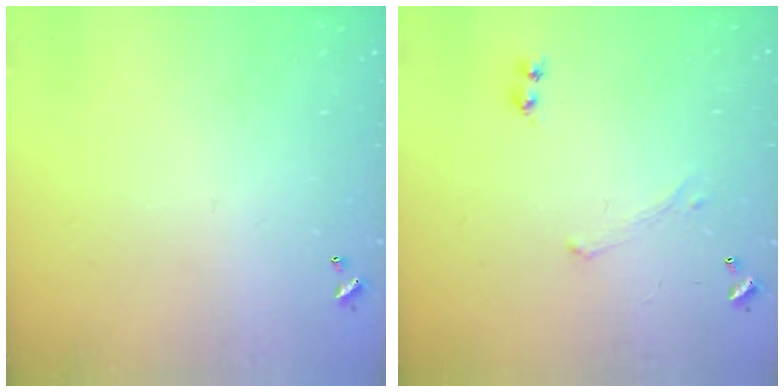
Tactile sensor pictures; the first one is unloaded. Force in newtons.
{"total": 0.0}